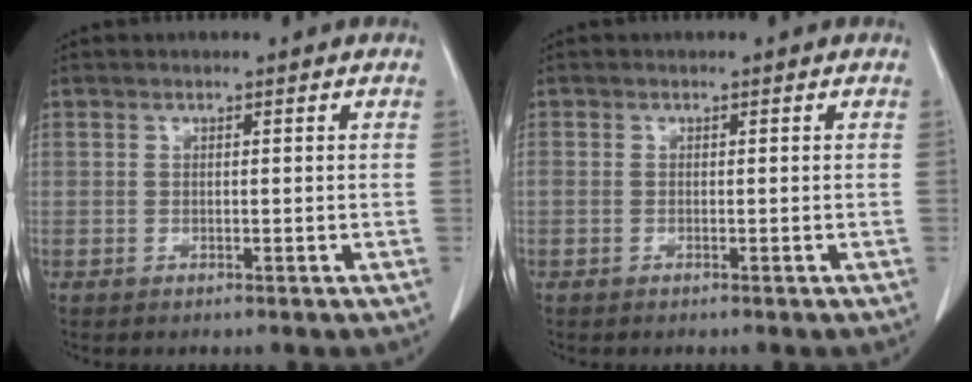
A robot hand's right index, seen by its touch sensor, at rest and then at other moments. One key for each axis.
{"total": 0.0}